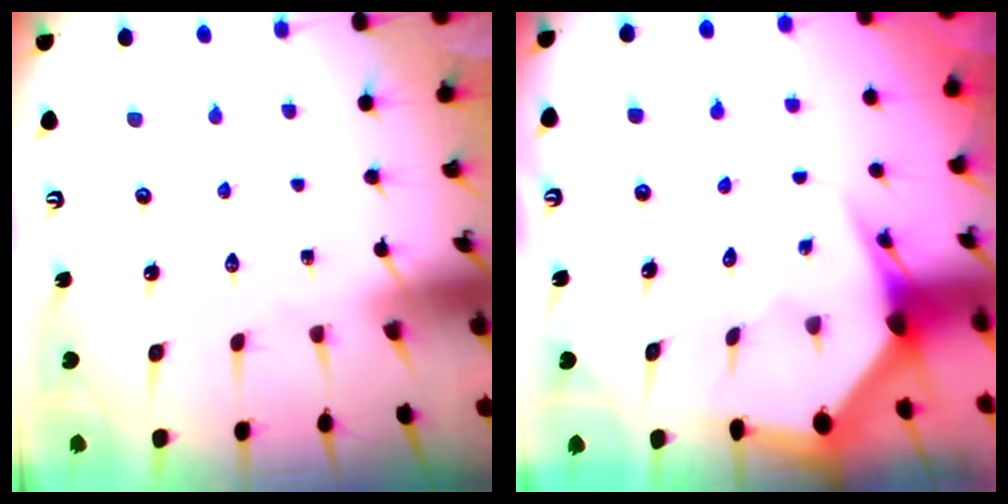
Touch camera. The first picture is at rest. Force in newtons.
{"total": 3.7, "press": 3.7, "slide": 0.5}